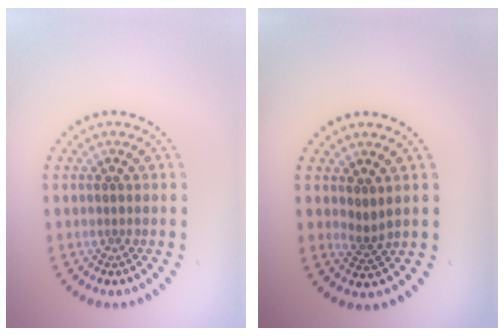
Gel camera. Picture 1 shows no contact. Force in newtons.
{"total": 1.6, "press": 1.1, "slide": 1.2}